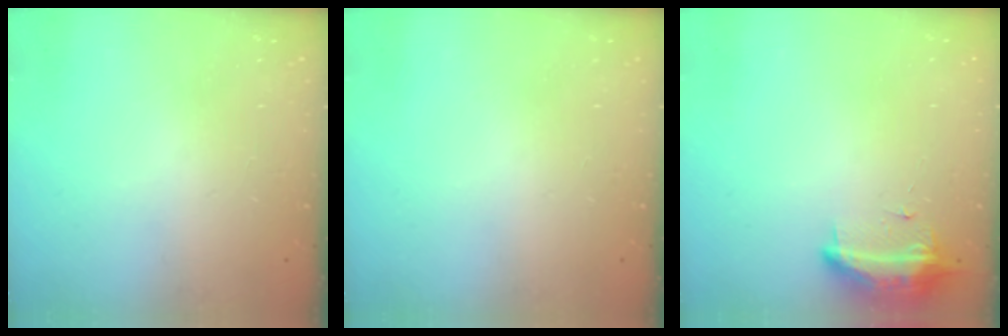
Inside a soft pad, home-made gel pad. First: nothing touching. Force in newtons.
{"total": 0.0}
{"total": 9.5, "press": 9.2, "slide": 2.4}